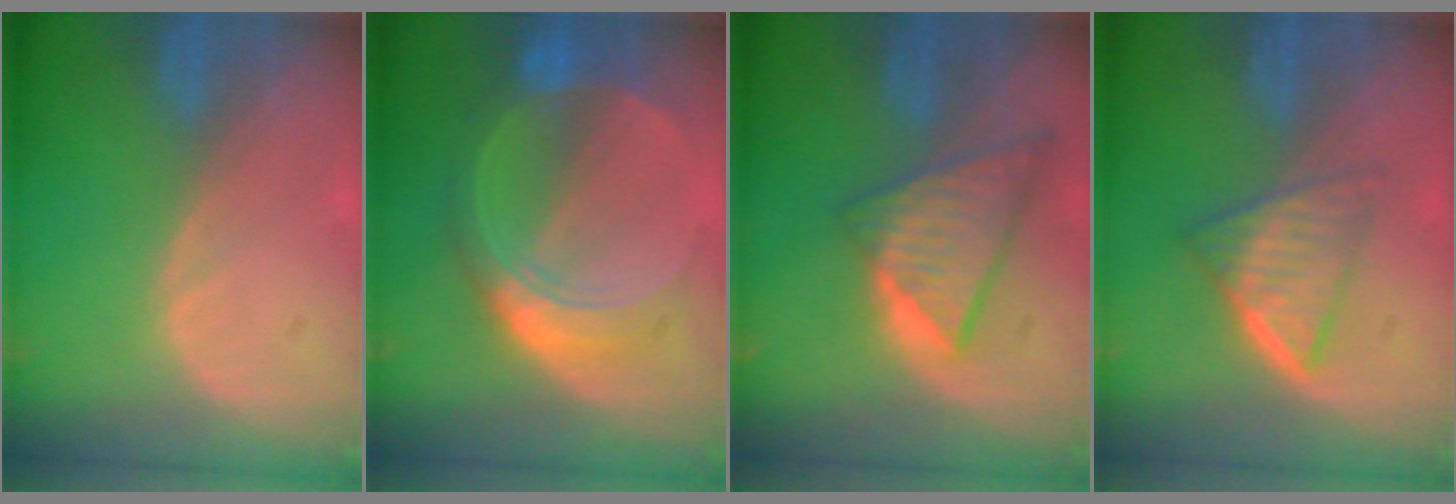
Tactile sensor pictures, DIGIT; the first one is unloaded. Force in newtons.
{"total": 8.4, "press": 8.3, "slide": 0.7}
{"total": 9.0, "press": 7.8, "slide": 4.3}
{"total": 6.5, "press": 5.5, "slide": 3.5}